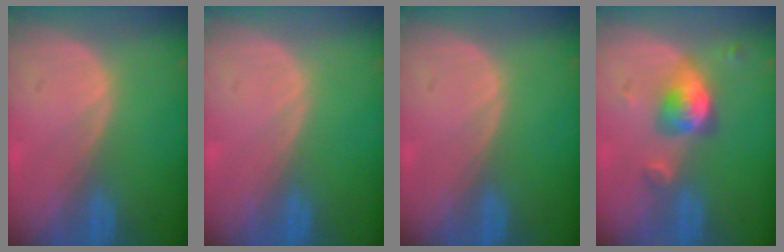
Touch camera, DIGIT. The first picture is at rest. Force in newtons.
{"total": 0.0}
{"total": 0.0}
{"total": 5.0, "press": 4.9, "slide": 0.4}